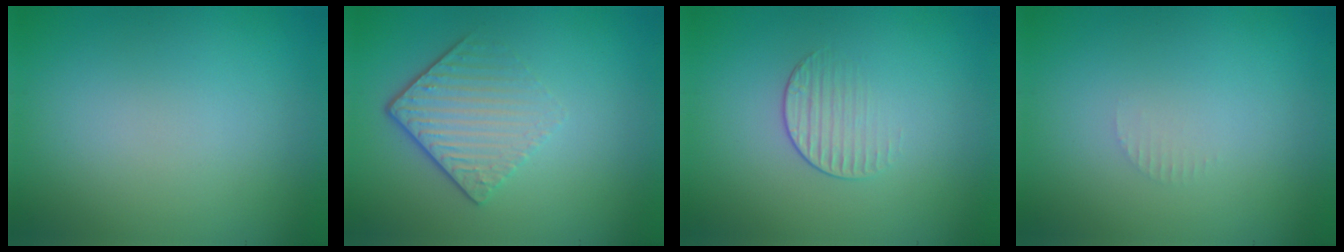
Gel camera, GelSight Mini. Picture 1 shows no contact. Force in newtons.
{"total": 4.3, "press": 2.8, "slide": 3.3}
{"total": 1.5, "press": 0.7, "slide": 1.3}
{"total": 0.7, "press": 0.6, "slide": 0.1}